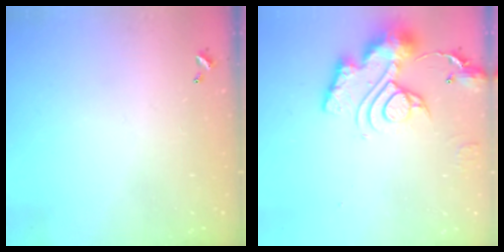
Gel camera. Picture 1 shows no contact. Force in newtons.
{"total": 15.0, "press": 14.9, "slide": 1.6}